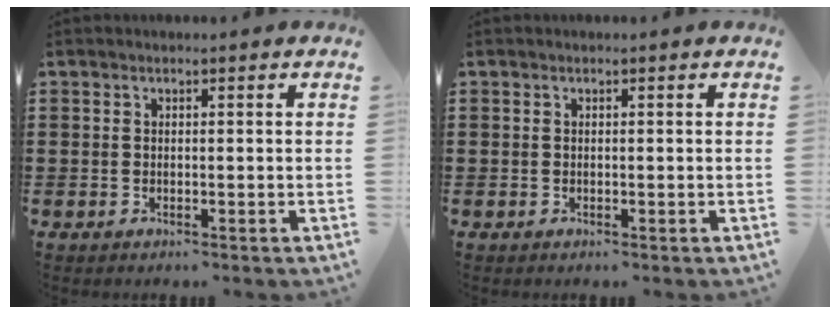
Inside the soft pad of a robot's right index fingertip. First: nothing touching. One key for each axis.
{"total": 0.0}